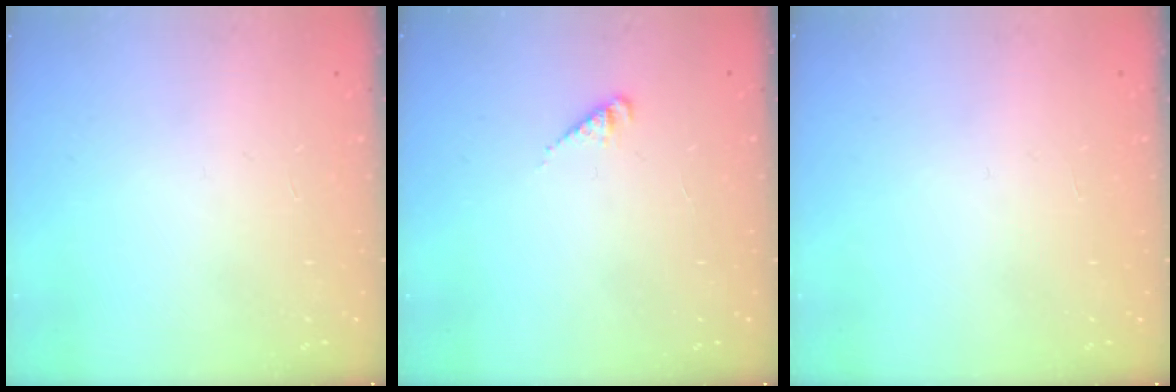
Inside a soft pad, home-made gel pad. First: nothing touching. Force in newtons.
{"total": 2.0, "press": 1.9, "slide": 0.3}
{"total": 0.0}